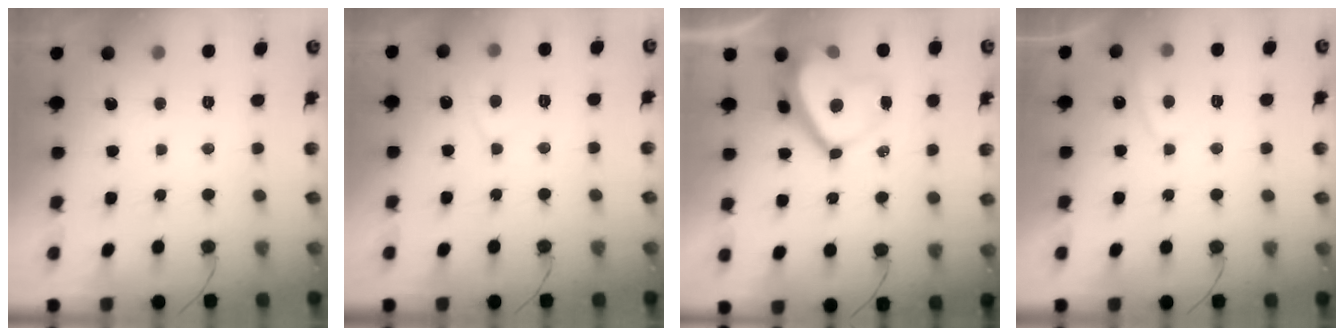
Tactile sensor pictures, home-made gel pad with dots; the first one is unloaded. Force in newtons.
{"total": 4.0, "press": 4.0, "slide": 0.4}
{"total": 9.8, "press": 9.7, "slide": 1.2}
{"total": 1.9, "press": 1.8, "slide": 0.7}